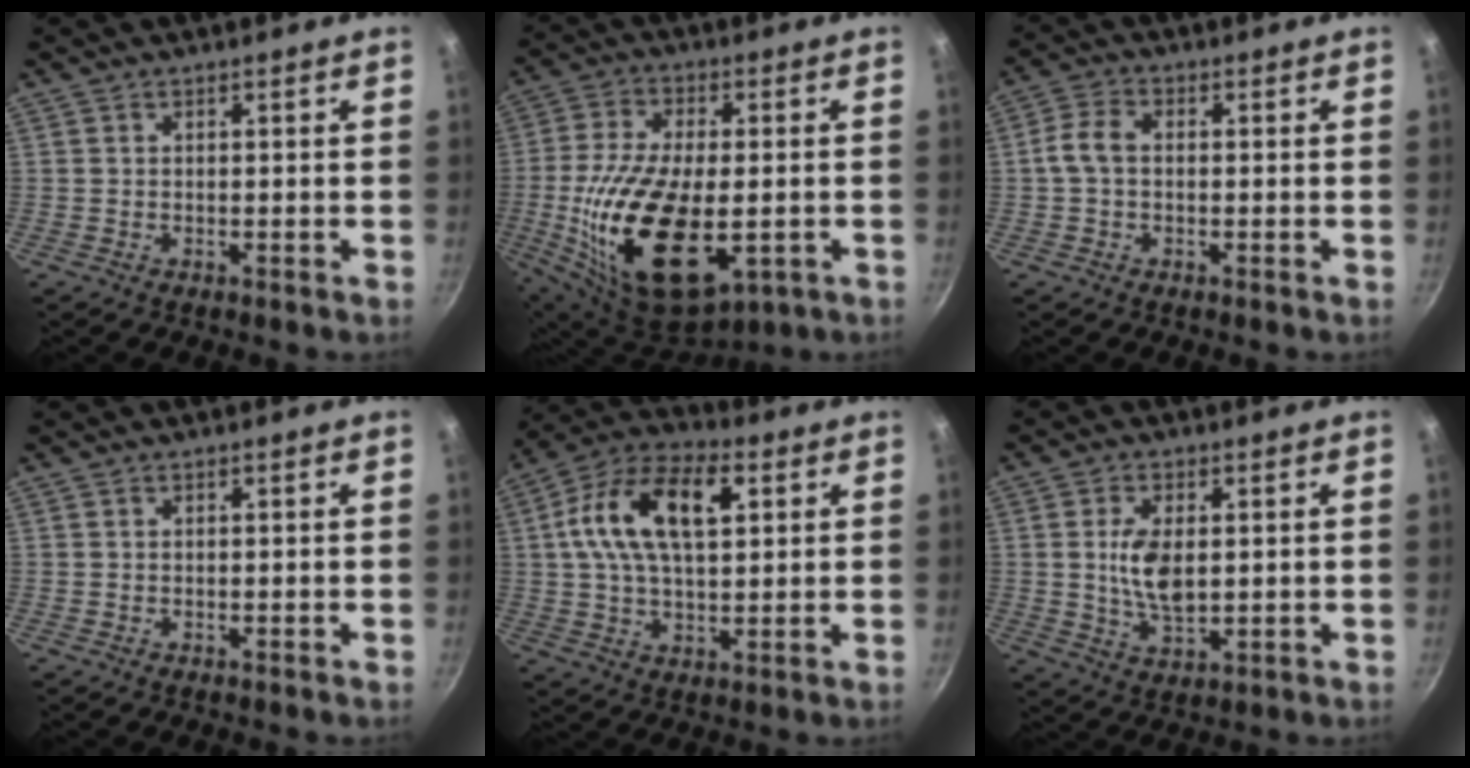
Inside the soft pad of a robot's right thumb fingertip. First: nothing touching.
{"total": 24.1, "force": [-4.6, 12.2, 20.3], "torque": [-0.397, -0.015, -0.053]}
{"total": 4.8, "force": [-0.1, 3.2, 3.6], "torque": [-0.074, 0.015, -0.009]}
{"total": 0.0}
{"total": 16.8, "force": [4.2, 8.8, 13.6], "torque": [-0.244, 0.018, 0.069]}
{"total": 7.9, "force": [0.7, 4.2, 6.7], "torque": [-0.122, -0.010, 0.020]}